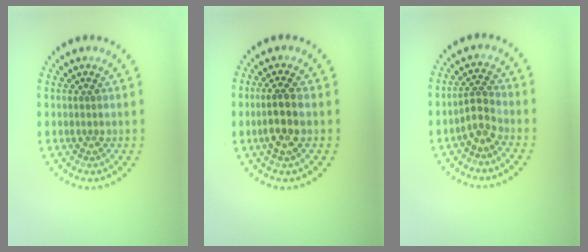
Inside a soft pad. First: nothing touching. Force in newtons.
{"total": 2.7, "press": 2.5, "slide": 1.2}
{"total": 1.7, "press": 1.4, "slide": 1.1}